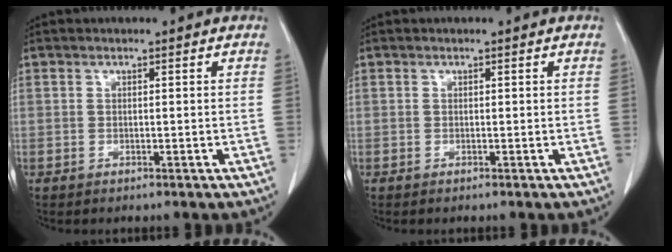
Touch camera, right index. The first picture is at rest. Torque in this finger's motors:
{"motor_torque": [0.05, 0.00, -0.02, 0.01]}